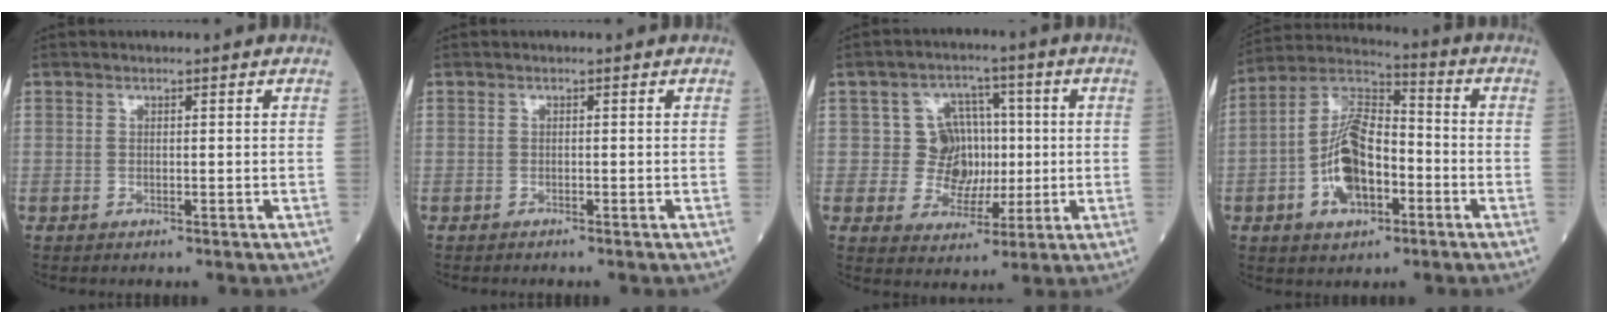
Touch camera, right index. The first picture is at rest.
{"total": 0.7, "force": [-0.6, -0.1, 0.3], "torque": [-0.003, 0.000, -0.011]}
{"total": 7.6, "force": [0.5, 7.1, 2.6], "torque": [-0.030, 0.026, 0.014]}
{"total": 12.7, "force": [-3.4, 6.2, 10.6], "torque": [-0.213, 0.020, -0.064]}